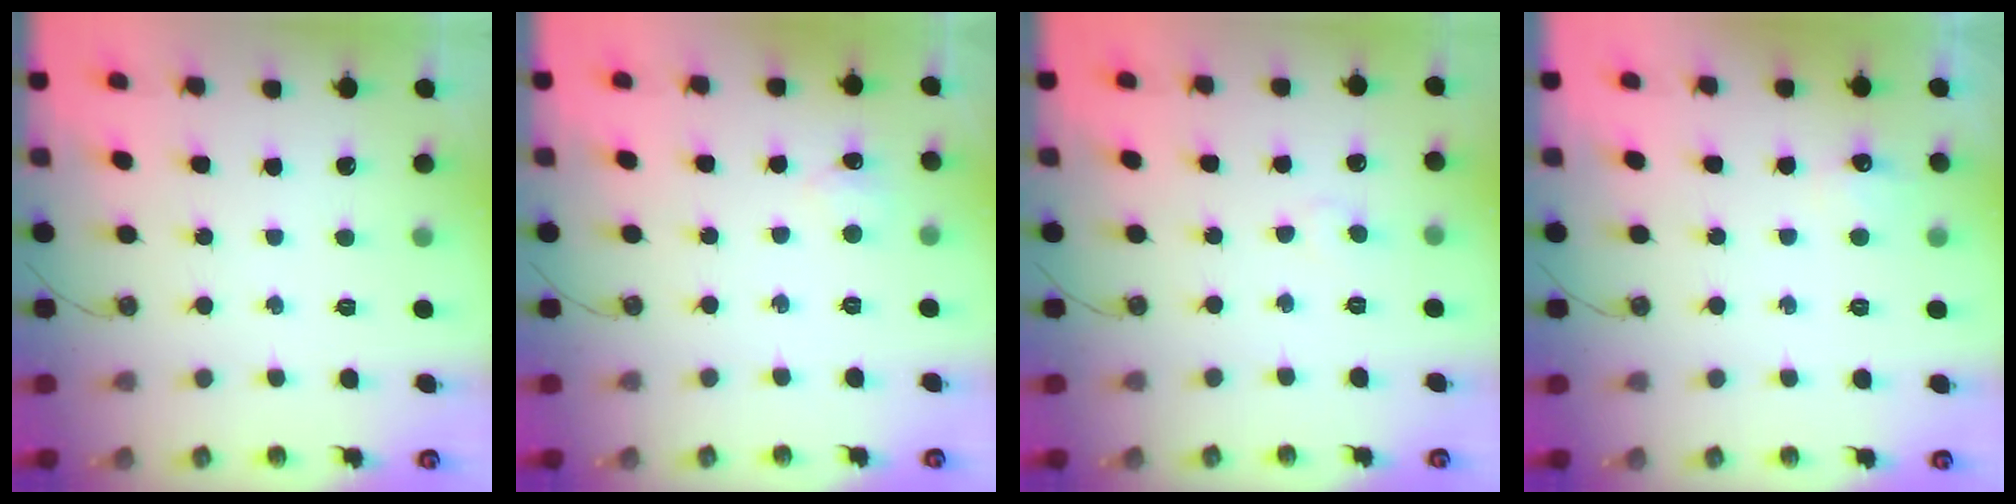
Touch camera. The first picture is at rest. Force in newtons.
{"total": 4.4, "press": 4.4, "slide": 0.6}
{"total": 3.0, "press": 3.0, "slide": 0.4}
{"total": 5.2, "press": 5.2, "slide": 0.7}